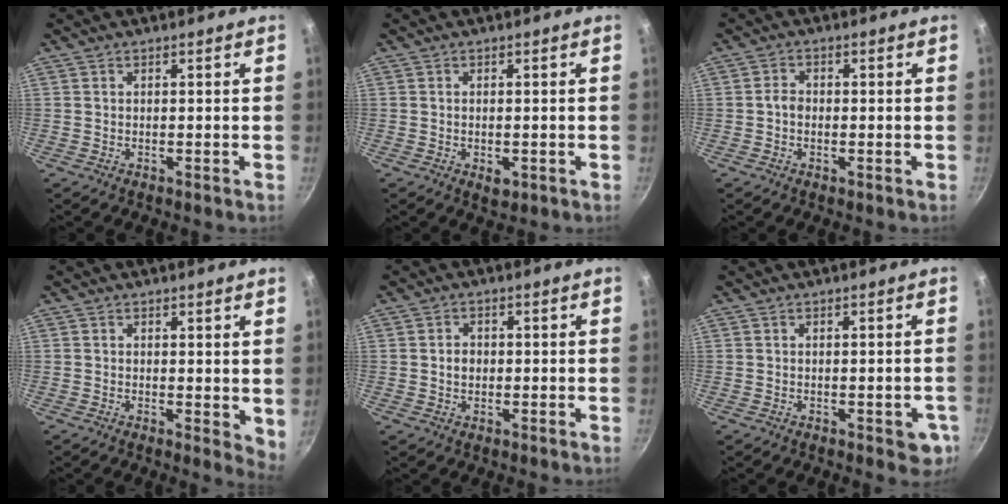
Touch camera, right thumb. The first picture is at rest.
{"total": 2.5, "force": [-0.7, 1.5, 1.9], "torque": [-0.028, -0.005, -0.009]}
{"total": 2.2, "force": [-0.3, 1.7, 1.4], "torque": [-0.025, 0.009, -0.010]}
{"total": 3.7, "force": [0.8, 1.9, 3.0], "torque": [-0.033, -0.005, 0.011]}
{"total": 2.6, "force": [0.0, 2.2, 1.5], "torque": [-0.016, 0.006, -0.002]}
{"total": 4.6, "force": [-1.5, 2.2, 3.8], "torque": [-0.028, 0.001, -0.018]}